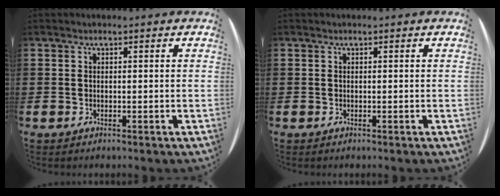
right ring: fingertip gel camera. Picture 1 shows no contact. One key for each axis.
{"total": 0.0}